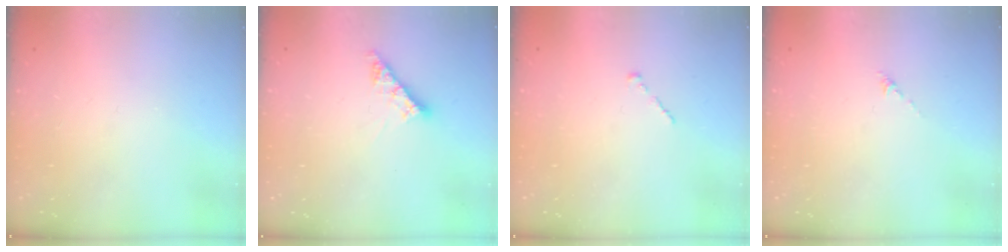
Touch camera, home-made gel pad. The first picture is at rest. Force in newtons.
{"total": 6.9, "press": 6.8, "slide": 0.7}
{"total": 0.0}
{"total": 0.0}